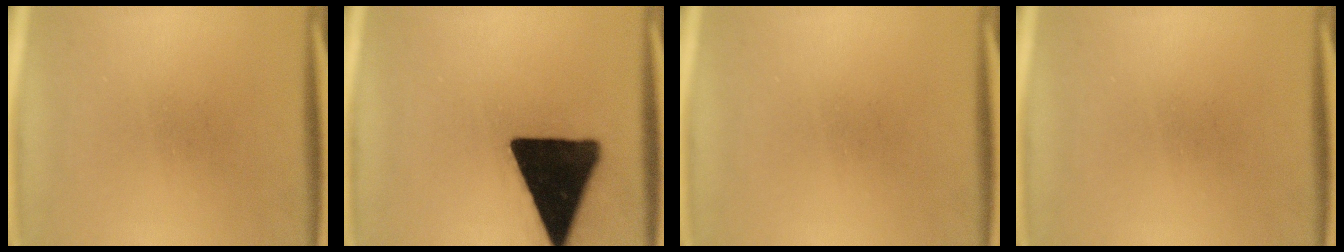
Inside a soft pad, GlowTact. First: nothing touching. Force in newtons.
{"total": 19.8}
{"total": 0.0}
{"total": 0.0}